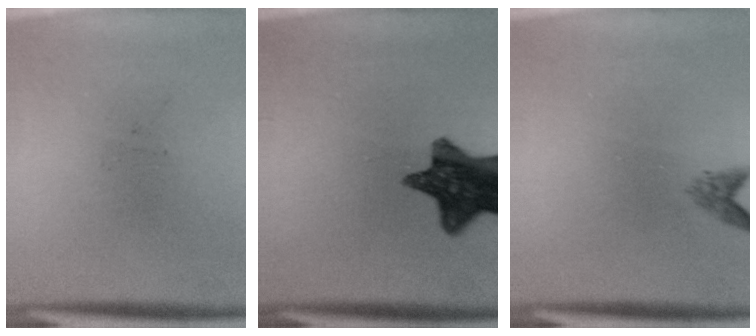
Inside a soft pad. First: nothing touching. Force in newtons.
{"total": 12.1}
{"total": 1.3}